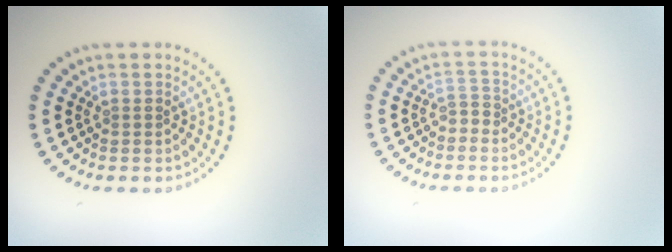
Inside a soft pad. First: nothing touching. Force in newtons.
{"total": 1.2, "press": 0.9, "slide": 0.9}